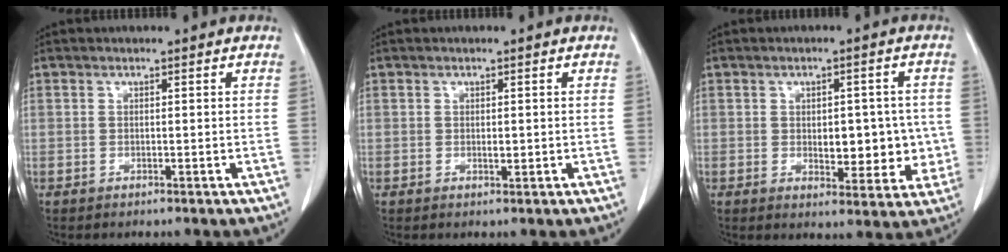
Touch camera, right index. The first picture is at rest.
{"total": 0.9, "force": [0.0, 0.4, 0.8], "torque": [-0.015, -0.003, 0.000]}
{"total": 8.2, "force": [-0.4, 4.5, 6.9], "torque": [-0.074, 0.005, 0.003]}